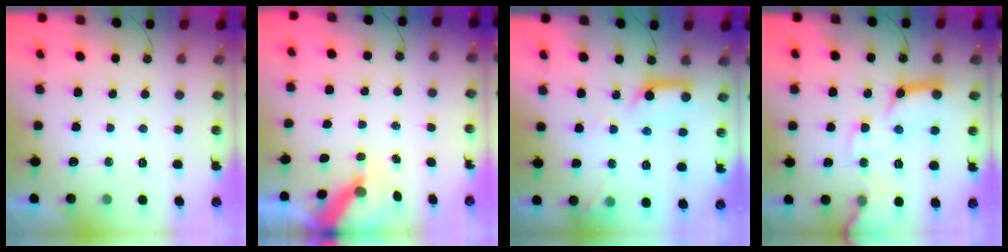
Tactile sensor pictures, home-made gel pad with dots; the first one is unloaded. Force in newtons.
{"total": 7.1, "press": 7.1, "slide": 0.5}
{"total": 11.9, "press": 11.8, "slide": 1.3}
{"total": 16.7, "press": 16.6, "slide": 2.1}